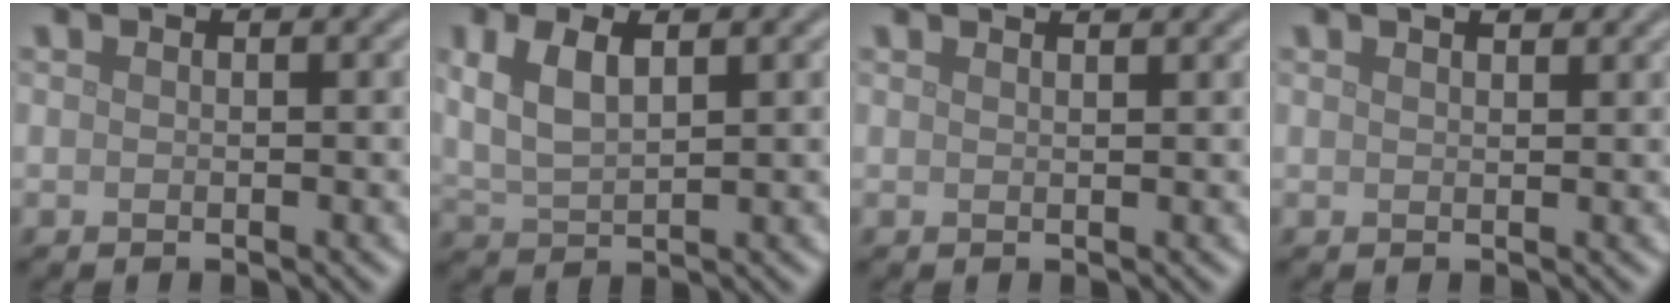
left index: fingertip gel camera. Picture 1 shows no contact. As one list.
[{"total": 4.0, "force": [1.6, 1.8, 3.2], "torque": [-0.077, 0.002, 0.034]}, {"total": 2.8, "force": [2.2, 1.0, 1.3], "torque": [0.001, 0.012, -0.002]}, {"total": 2.3, "force": [1.7, 0.8, 1.3], "torque": [-0.006, 0.003, 0.008]}]